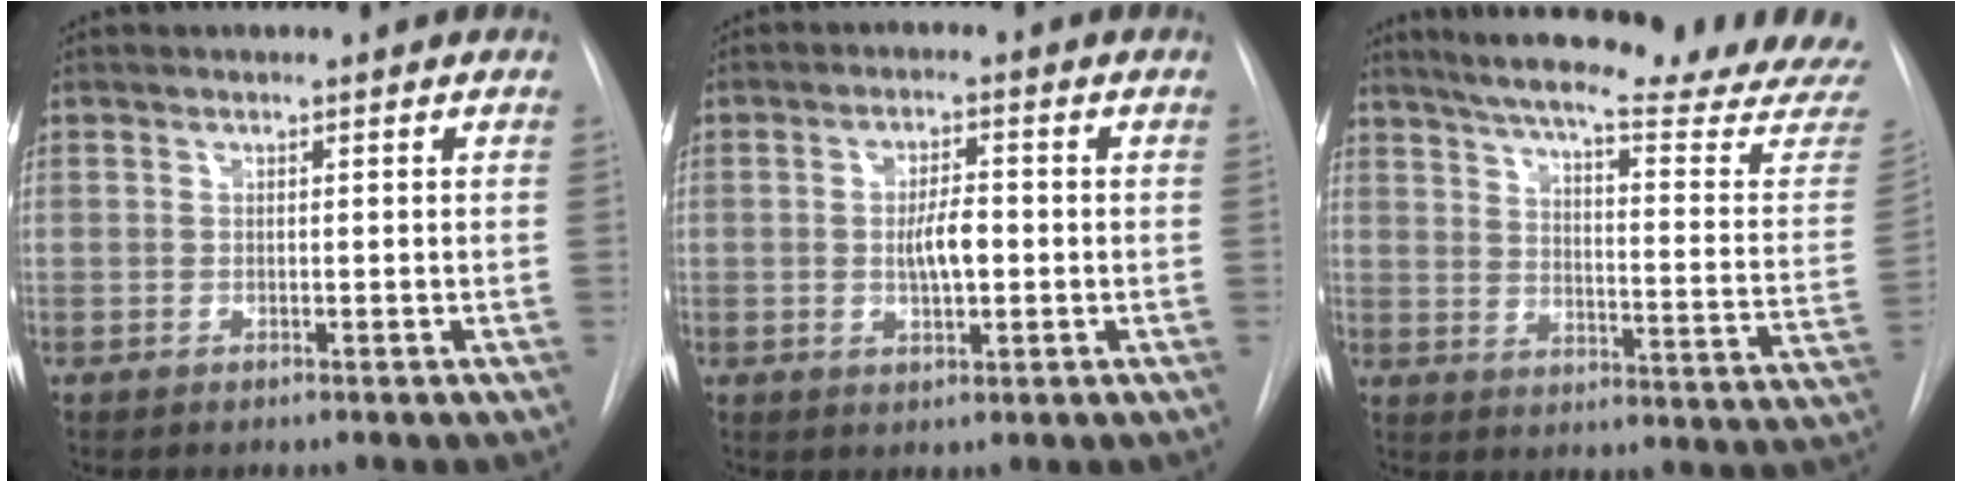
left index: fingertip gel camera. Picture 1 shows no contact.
{"total": 4.7, "force": [-0.4, 1.6, 4.4], "torque": [-0.076, 0.002, -0.005]}
{"total": 28.6, "force": [26.0, 0.4, 12.0], "torque": [-0.188, -0.108, 0.319]}